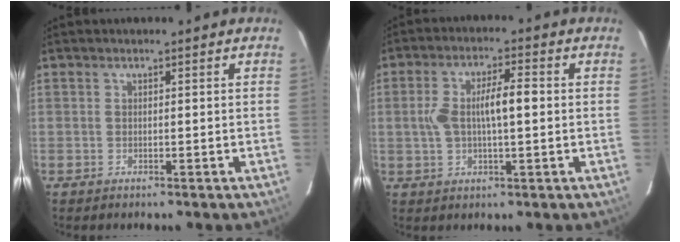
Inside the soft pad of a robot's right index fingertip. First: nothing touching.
{"total": 7.2, "force": [0.3, 1.9, 7.0], "torque": [-0.139, 0.017, 0.009]}